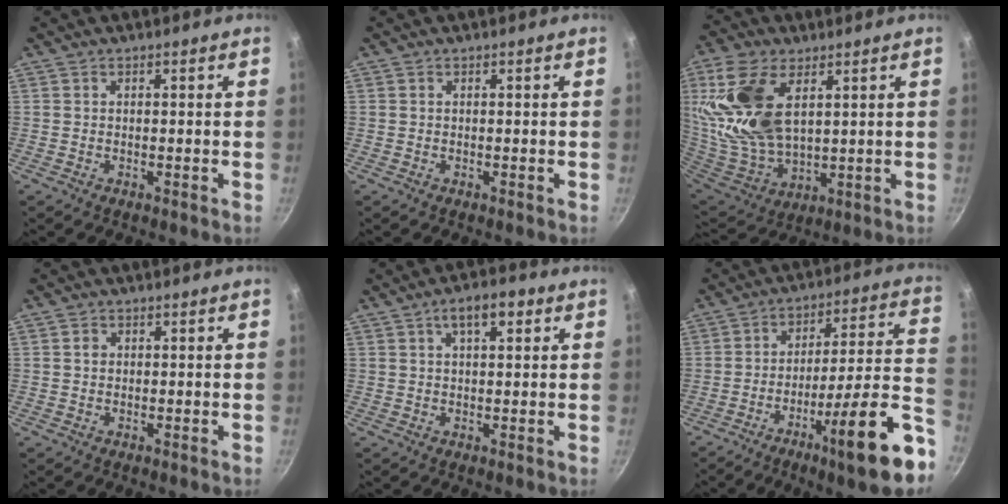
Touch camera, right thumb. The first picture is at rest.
{"total": 0.0}
{"total": 19.5, "force": [6.3, 10.9, 14.9], "torque": [-0.293, -0.033, 0.132]}
{"total": 1.3, "force": [0.3, 1.1, 0.6], "torque": [-0.009, 0.003, 0.005]}
{"total": 6.0, "force": [2.6, 2.7, 4.7], "torque": [-0.062, 0.008, 0.038]}
{"total": 19.0, "force": [-8.6, 2.3, 16.7], "torque": [-0.220, 0.040, -0.132]}